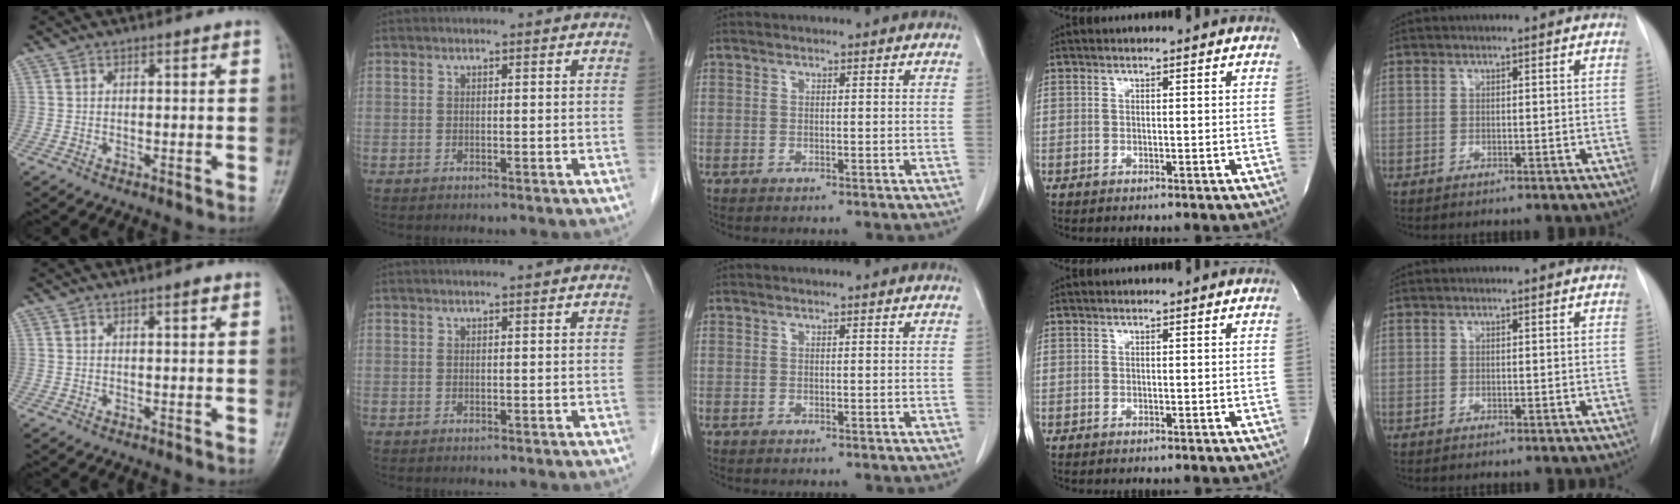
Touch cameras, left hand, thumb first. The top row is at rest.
{"thumb": {"total": 1.3, "force": [0.7, 0.3, 1.0], "torque": [-0.015, -0.001, 0.009]}, "index": {"total": 1.2, "force": [1.0, 0.0, 0.6], "torque": [-0.006, 0.014, 0.019]}}